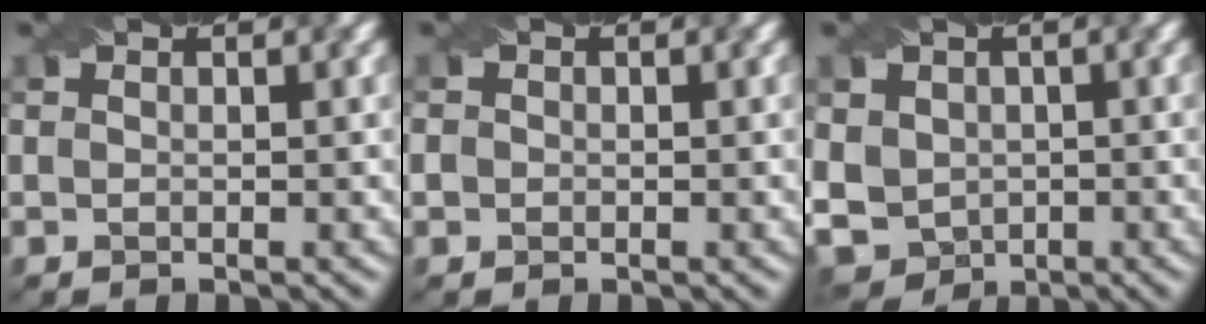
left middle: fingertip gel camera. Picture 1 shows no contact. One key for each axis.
{"total": 1.3, "fx": -0.8, "fy": -0.2, "fz": -0.9, "tx": -0.001, "ty": -0.001, "tz": 0.011}
{"total": 4.2, "fx": -0.6, "fy": 3.9, "fz": 1.4, "tx": -0.062, "ty": -0.001, "tz": 0.012}